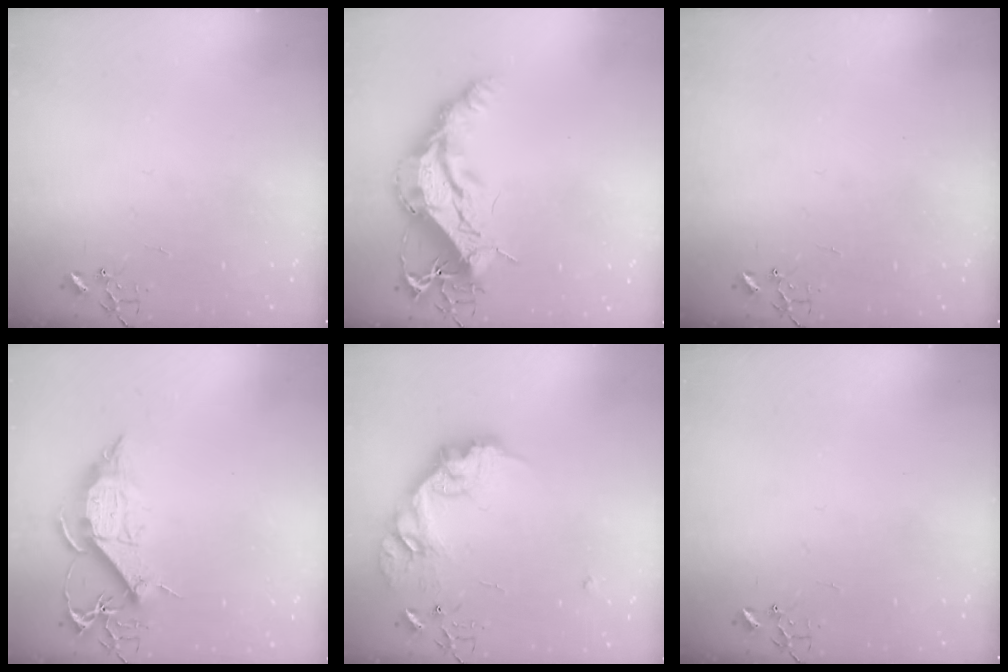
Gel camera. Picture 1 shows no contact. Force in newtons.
{"total": 20.3, "press": 20.2, "slide": 2.1}
{"total": 0.0}
{"total": 11.4, "press": 11.3, "slide": 1.1}
{"total": 18.3, "press": 18.3, "slide": 1.0}
{"total": 0.0}